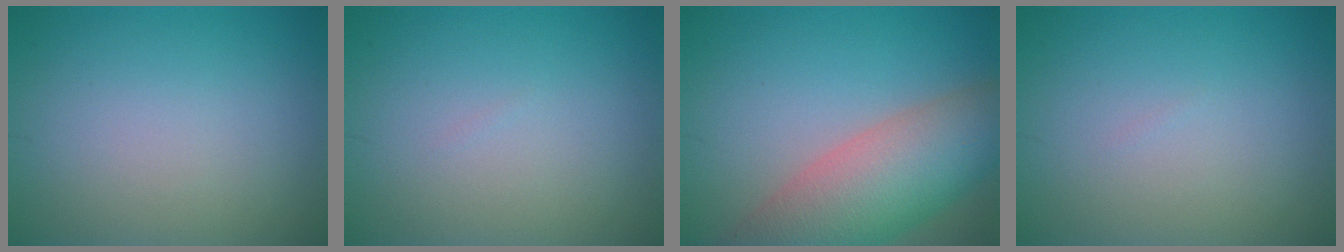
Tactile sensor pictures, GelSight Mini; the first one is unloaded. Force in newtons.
{"total": 0.0}
{"total": 9.1, "press": 9.0, "slide": 0.6}
{"total": 0.0}